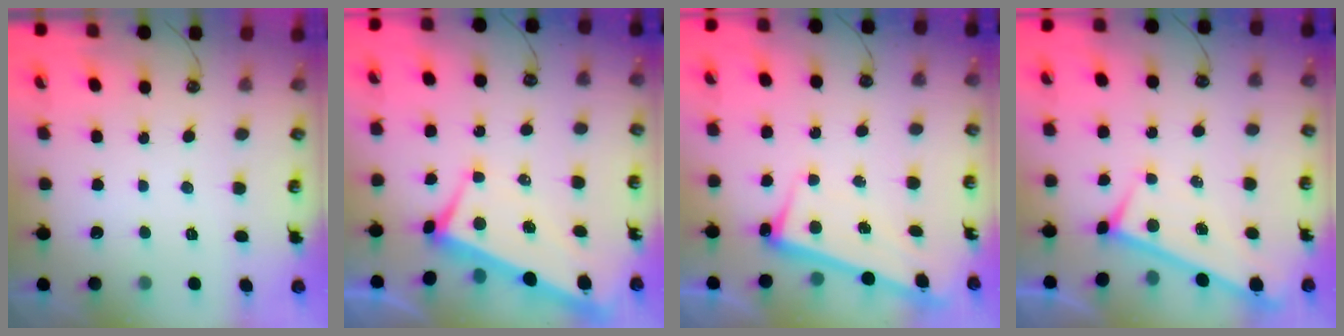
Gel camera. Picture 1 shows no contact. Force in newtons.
{"total": 1.4, "press": 0.9, "slide": 1.0}
{"total": 2.6, "press": 2.4, "slide": 0.9}
{"total": 0.0}